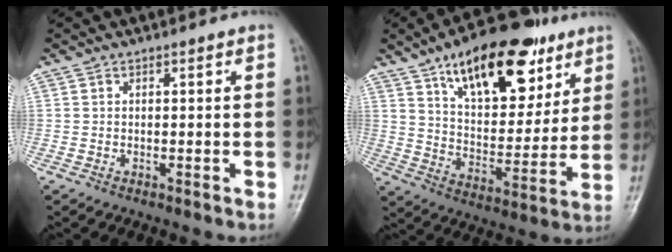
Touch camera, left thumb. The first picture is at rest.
{"total": 22.8, "force": [12.5, 10.9, 15.7], "torque": [-0.195, -0.039, 0.204]}